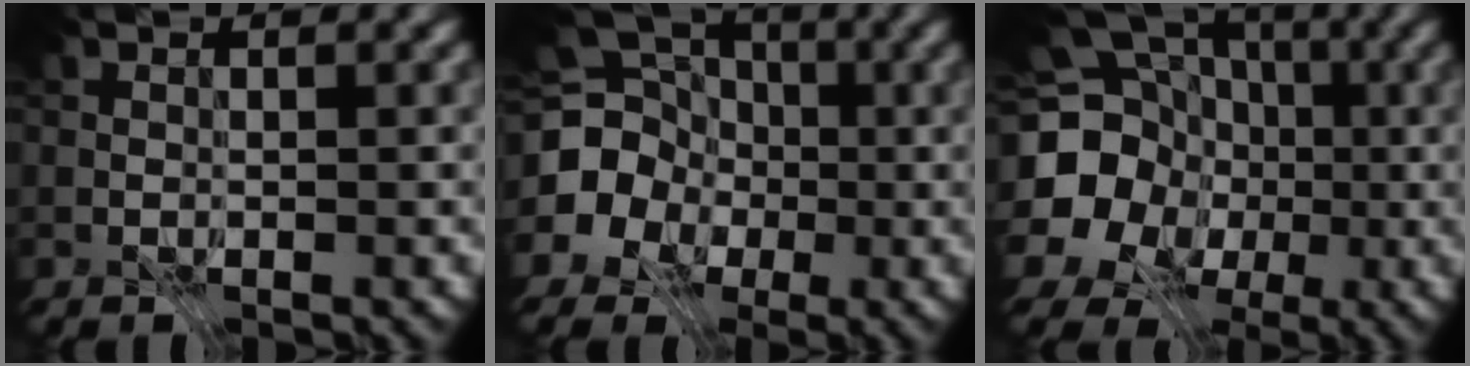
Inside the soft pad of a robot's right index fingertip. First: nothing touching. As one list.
[{"total": 11.7, "force": [-1.2, 10.8, 4.6], "torque": [-0.129, 0.014, -0.054]}, {"total": 18.6, "force": [-0.7, 16.6, 8.4], "torque": [-0.183, 0.003, -0.044]}]